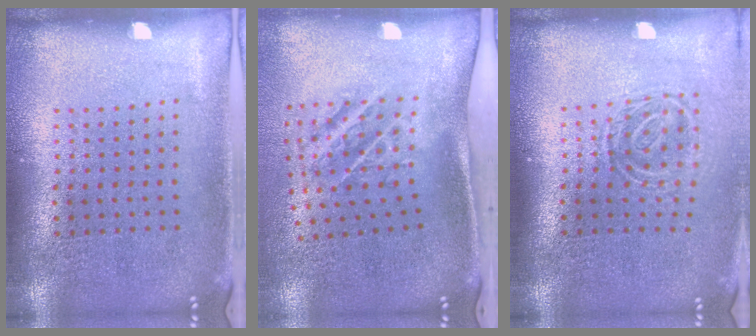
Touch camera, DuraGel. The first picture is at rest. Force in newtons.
{"total": 2.1, "press": 1.3, "slide": 1.6}
{"total": 1.7, "press": 1.2, "slide": 1.3}